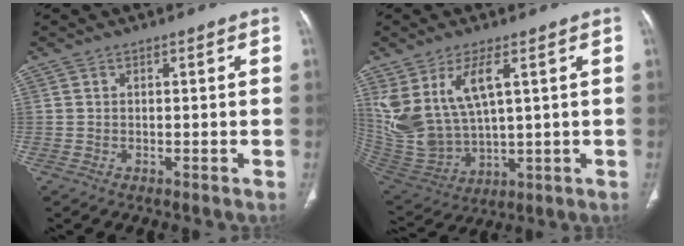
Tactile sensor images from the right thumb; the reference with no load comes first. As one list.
[{"total": 14.7, "force": [5.3, 6.7, 11.9], "torque": [-0.249, -0.024, 0.130]}]